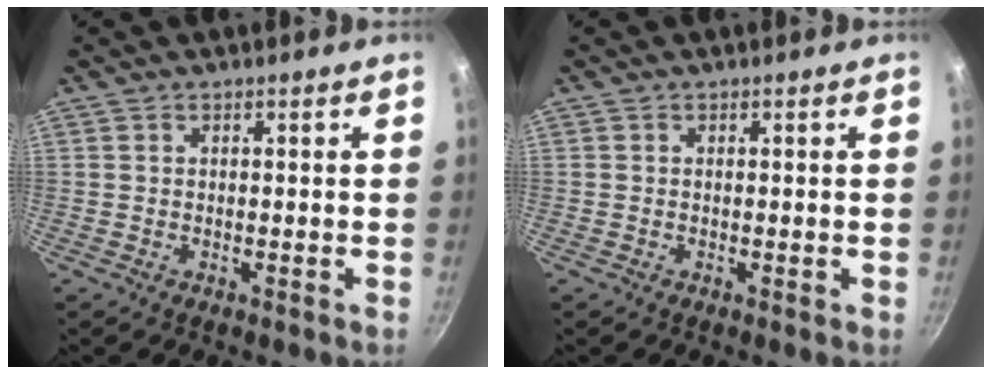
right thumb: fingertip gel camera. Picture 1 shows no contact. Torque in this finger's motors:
{"motor_torque": [0.21, 0.02, 0.23, -0.08, 0.10]}